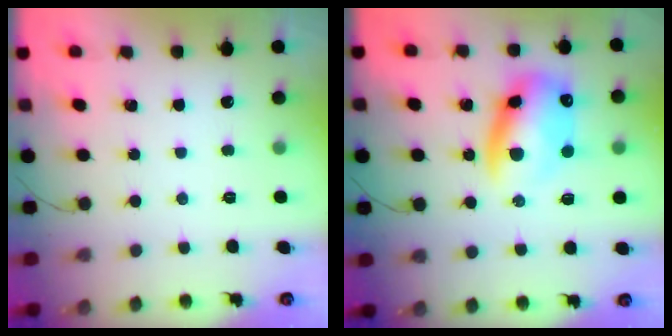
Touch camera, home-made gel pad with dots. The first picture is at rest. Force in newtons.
{"total": 13.0, "press": 12.5, "slide": 3.4}